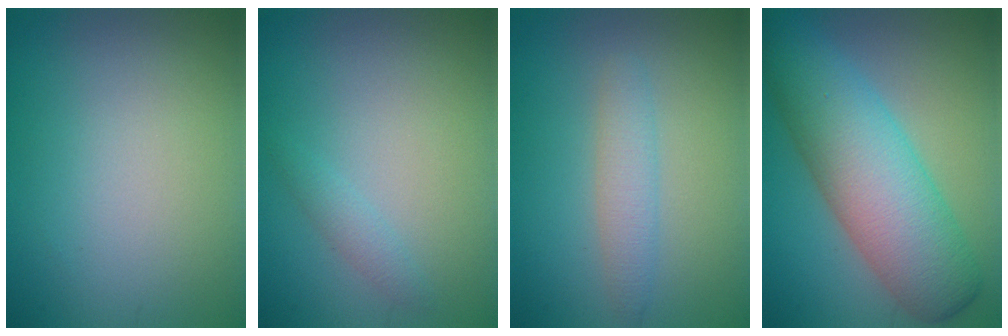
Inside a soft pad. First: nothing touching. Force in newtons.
{"total": 1.1, "press": 1.1, "slide": 0.1}
{"total": 2.1, "press": 2.1, "slide": 0.1}
{"total": 9.2, "press": 9.2, "slide": 0.1}